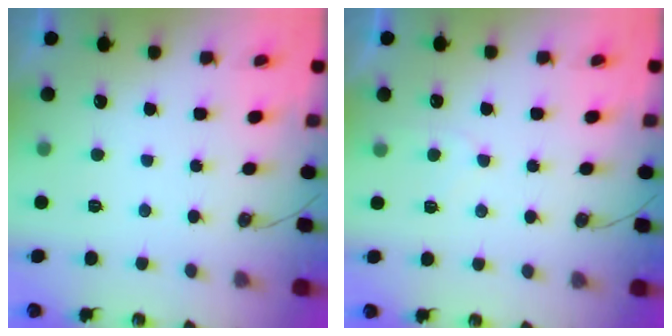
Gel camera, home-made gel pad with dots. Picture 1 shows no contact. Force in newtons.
{"total": 5.1, "press": 5.1, "slide": 0.6}